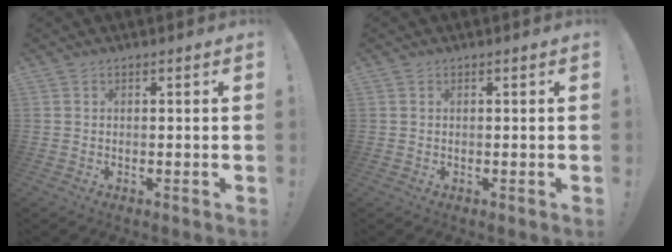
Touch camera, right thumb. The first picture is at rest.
{"total": 0.0}